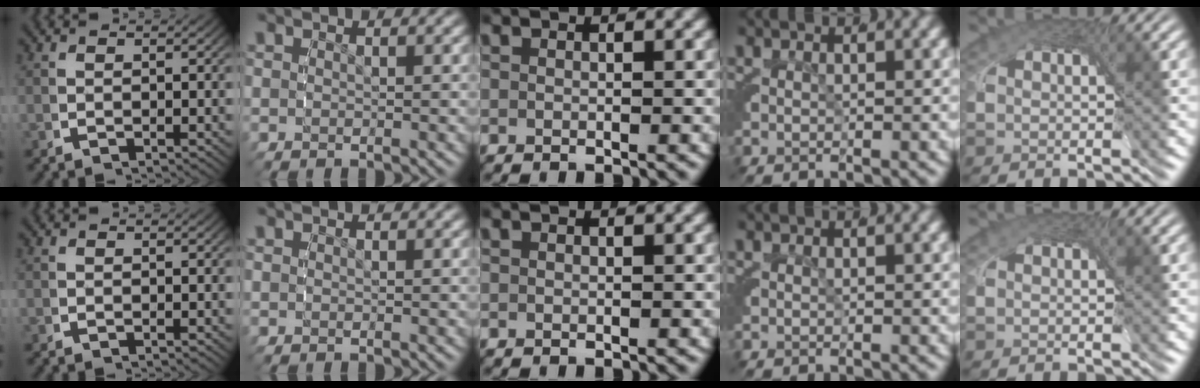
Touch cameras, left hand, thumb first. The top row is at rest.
{}